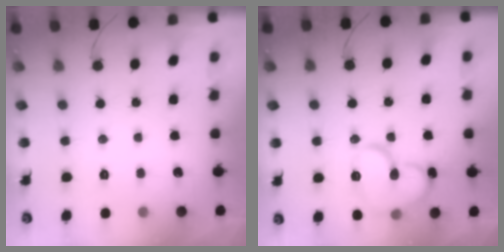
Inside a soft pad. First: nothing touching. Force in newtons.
{"total": 14.0, "press": 13.9, "slide": 1.6}